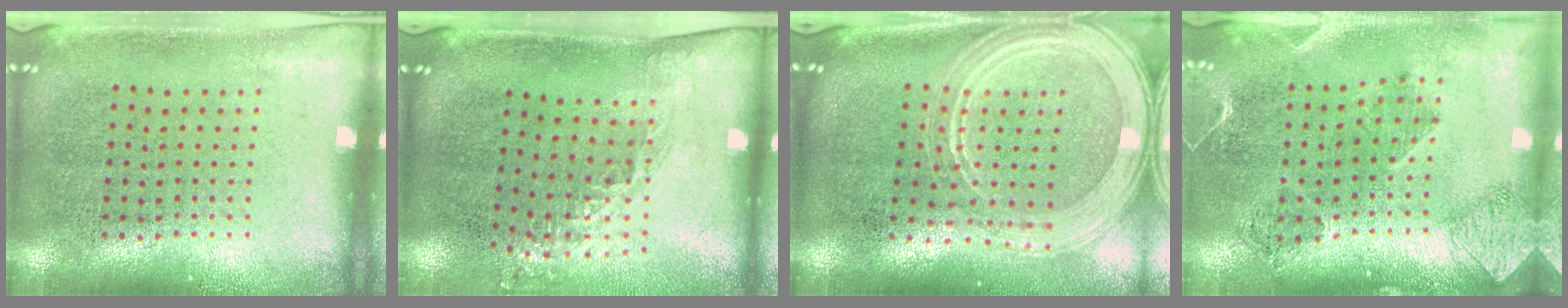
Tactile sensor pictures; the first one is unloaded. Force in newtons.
{"total": 1.4, "press": 1.0, "slide": 1.0}
{"total": 2.3, "press": 2.0, "slide": 1.0}
{"total": 1.7, "press": 1.6, "slide": 0.7}